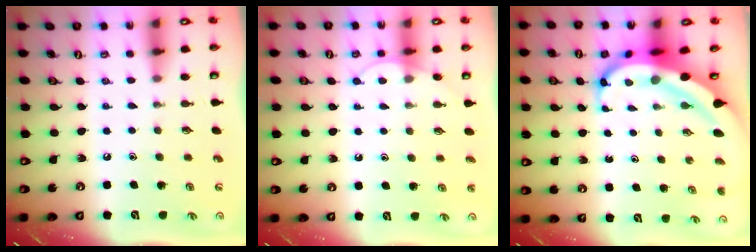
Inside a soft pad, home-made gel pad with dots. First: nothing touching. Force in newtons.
{"total": 5.7, "press": 5.7, "slide": 0.5}
{"total": 10.0, "press": 9.8, "slide": 2.1}